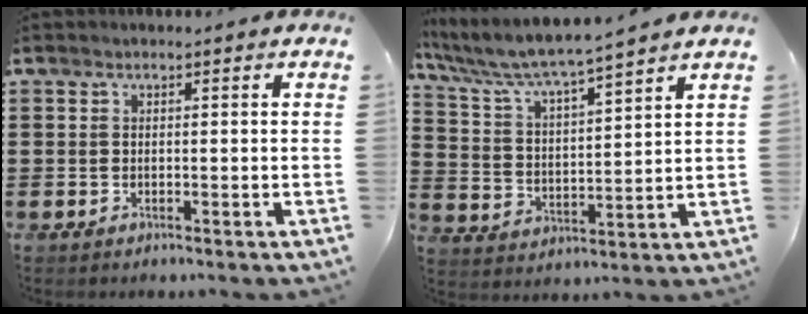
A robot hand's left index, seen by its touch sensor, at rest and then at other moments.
{"total": 5.7, "force": [5.1, -0.2, 2.4], "torque": [-0.072, -0.034, 0.081]}